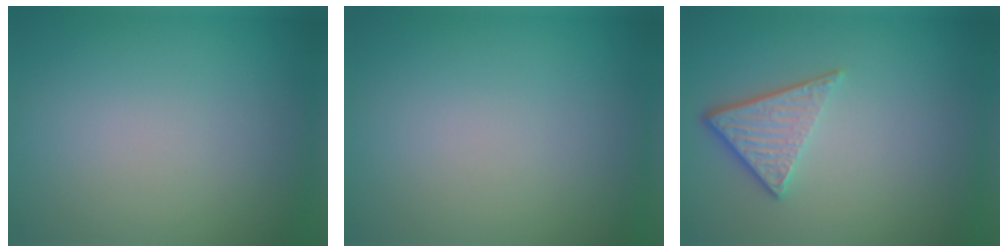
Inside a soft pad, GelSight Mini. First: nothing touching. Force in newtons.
{"total": 0.0}
{"total": 3.7, "press": 2.7, "slide": 2.5}